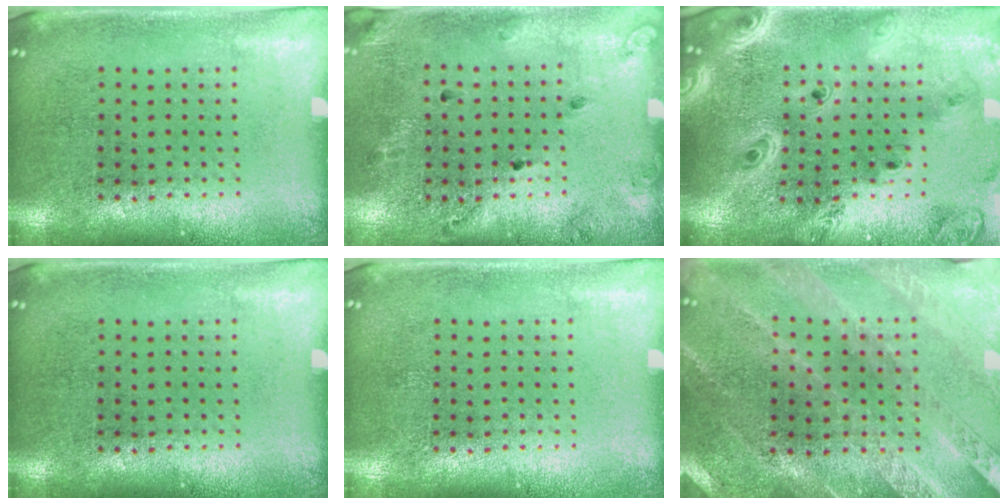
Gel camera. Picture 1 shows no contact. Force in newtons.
{"total": 1.6, "press": 1.2, "slide": 1.1}
{"total": 3.6, "press": 2.8, "slide": 2.2}
{"total": 0.0}
{"total": 0.0}
{"total": 1.3, "press": 1.3, "slide": 0.2}